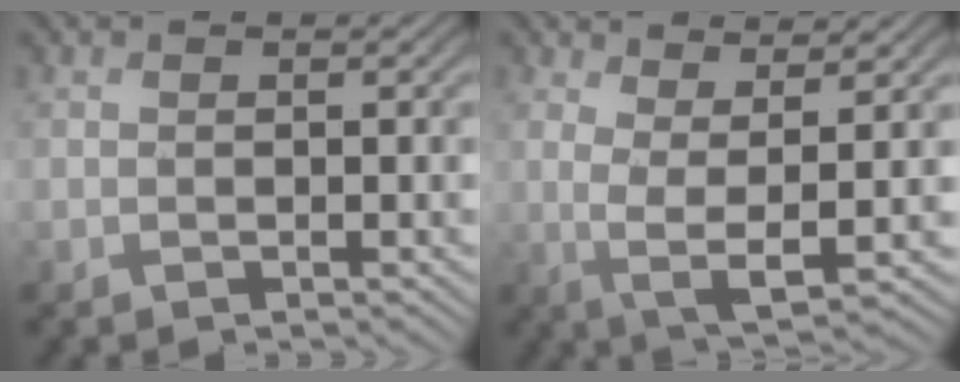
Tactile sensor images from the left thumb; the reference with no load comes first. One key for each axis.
{"total": 5.0, "fx": 1.9, "fy": 0.9, "fz": 4.5, "tx": -0.102, "ty": -0.002, "tz": 0.040}